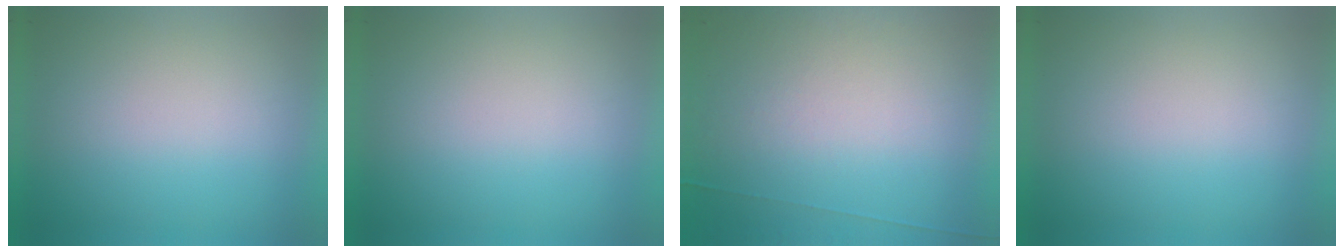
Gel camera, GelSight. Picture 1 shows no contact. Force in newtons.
{"total": 0.0}
{"total": 7.1}
{"total": 0.0}